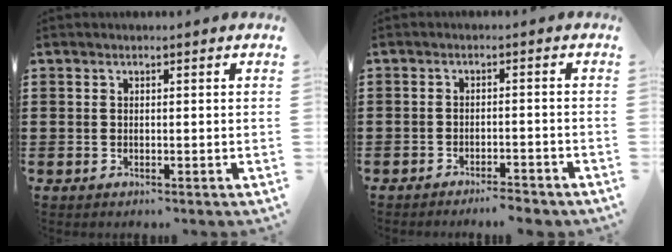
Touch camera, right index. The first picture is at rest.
{"total": 2.8, "force": [-2.8, 0.0, 0.6], "torque": [-0.014, -0.002, -0.057]}